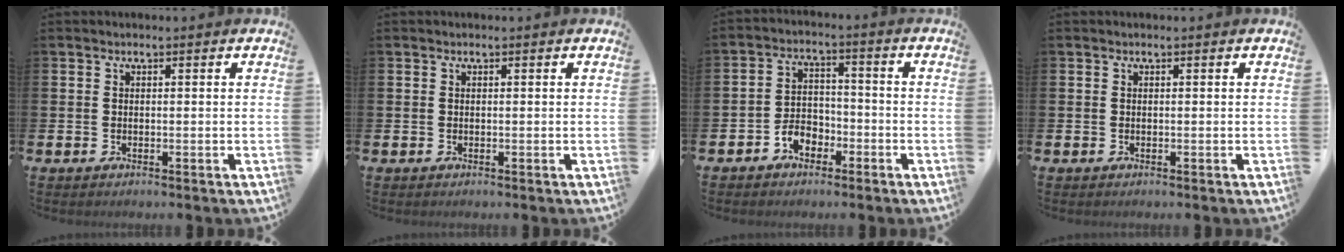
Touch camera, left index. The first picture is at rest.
{"total": 0.0}
{"total": 4.0, "force": [-2.6, 2.7, 1.5], "torque": [-0.033, 0.009, -0.054]}
{"total": 0.0}